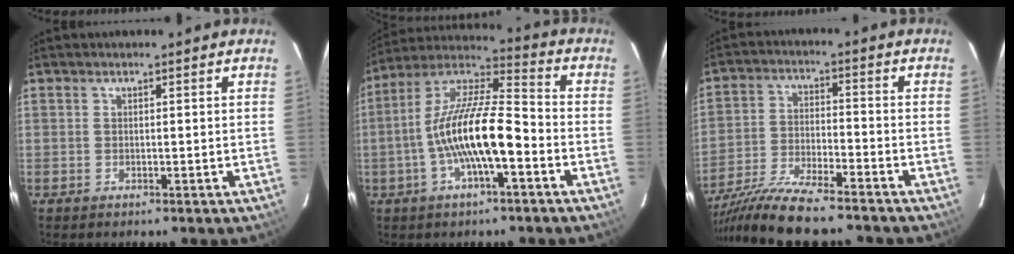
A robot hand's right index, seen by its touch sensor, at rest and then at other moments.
{"total": 14.9, "force": [-4.4, 3.6, 13.8], "torque": [-0.262, 0.005, -0.087]}
{"total": 15.7, "force": [-13.5, 1.9, 7.8], "torque": [-0.165, -0.035, -0.237]}